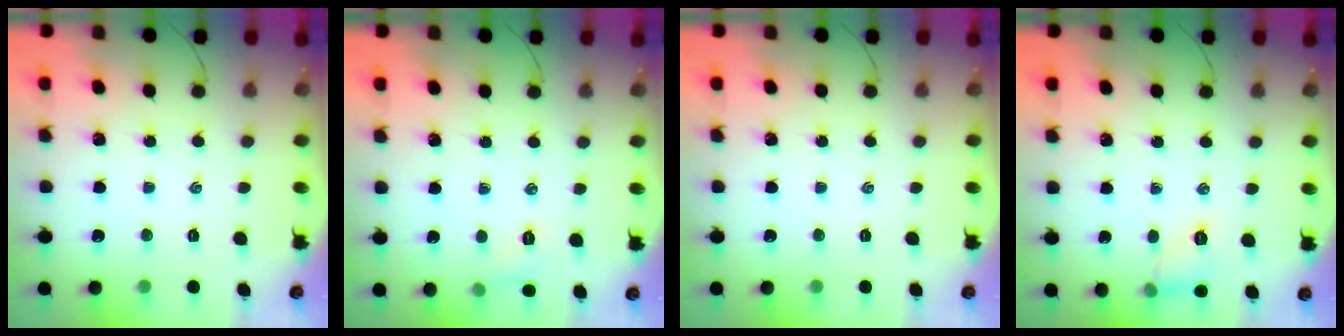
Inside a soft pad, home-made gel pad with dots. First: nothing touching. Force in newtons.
{"total": 4.9, "press": 4.8, "slide": 1.1}
{"total": 0.0}
{"total": 7.2, "press": 7.2, "slide": 0.6}